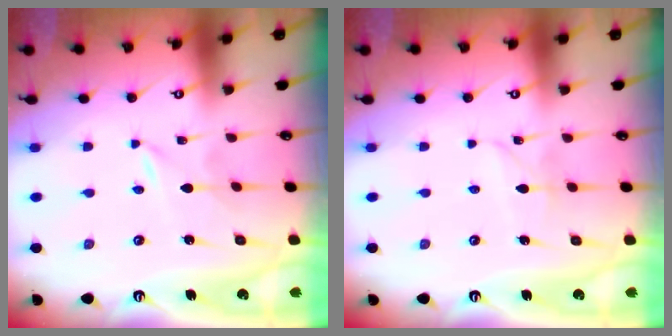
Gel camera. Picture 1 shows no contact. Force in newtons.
{"total": 2.9, "press": 2.9, "slide": 0.3}